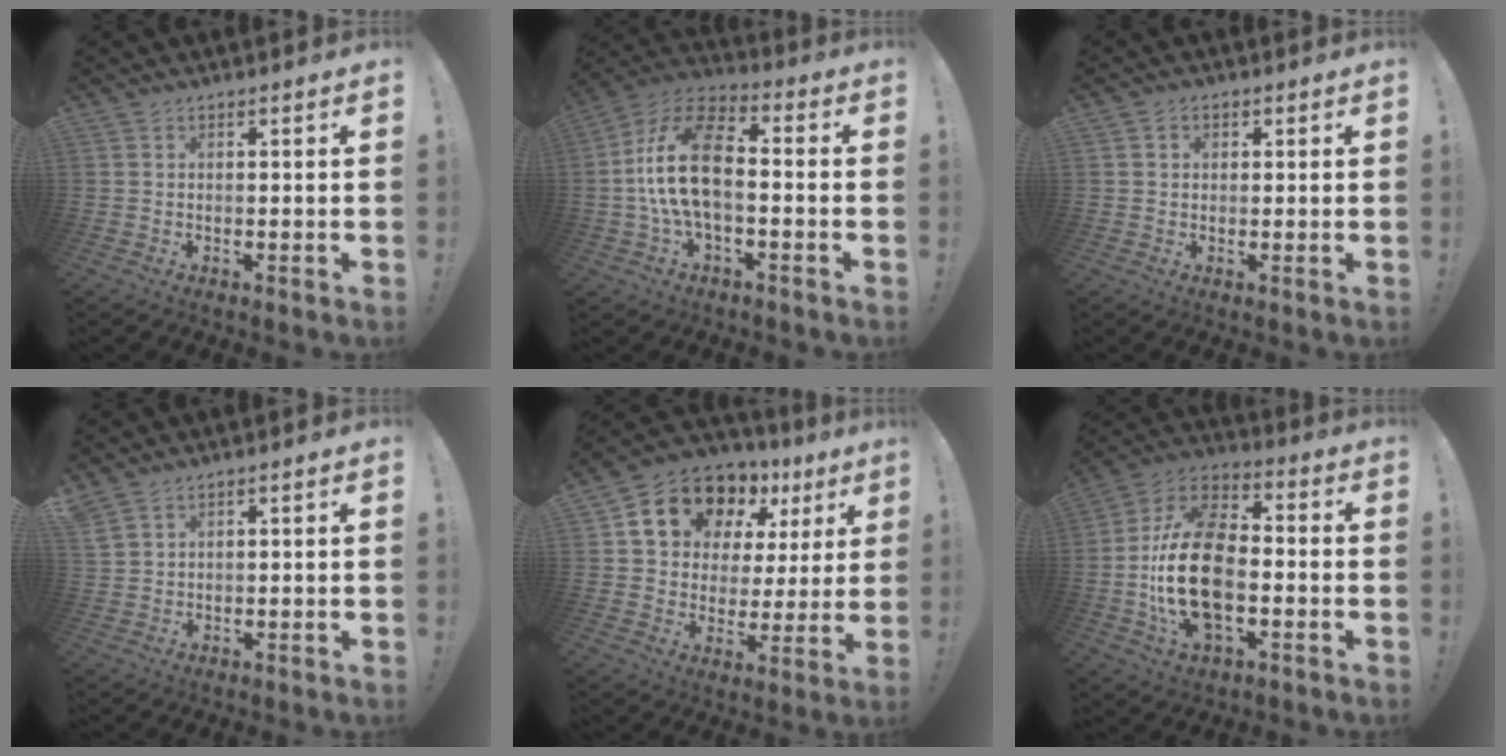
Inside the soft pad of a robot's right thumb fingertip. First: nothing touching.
{"total": 16.9, "force": [-1.1, 8.8, 14.4], "torque": [-0.272, 0.021, -0.017]}
{"total": 1.8, "force": [0.2, 1.6, 0.8], "torque": [-0.010, 0.003, 0.003]}
{"total": 3.3, "force": [2.7, 1.0, 1.7], "torque": [-0.040, -0.011, 0.054]}
{"total": 15.3, "force": [9.3, 10.0, 6.9], "torque": [-0.117, -0.054, 0.178]}
{"total": 22.6, "force": [-3.2, 13.4, 17.8], "torque": [-0.335, 0.023, -0.046]}